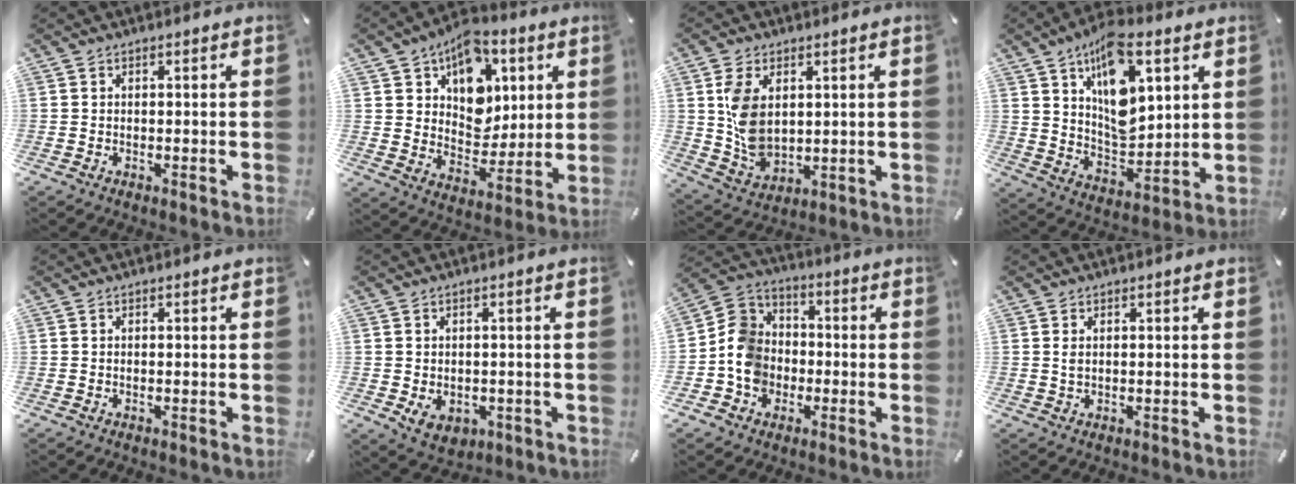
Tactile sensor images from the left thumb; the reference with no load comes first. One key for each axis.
{"total": 13.2, "fx": 6.6, "fy": 10.1, "fz": 5.4, "tx": -0.073, "ty": -0.051, "tz": 0.121}
{"total": 9.2, "fx": 2.5, "fy": 6.6, "fz": 6.0, "tx": -0.132, "ty": -0.007, "tz": 0.046}
{"total": 16.0, "fx": 7.8, "fy": 8.9, "fz": 10.8, "tx": -0.173, "ty": -0.030, "tz": 0.136}
{"total": 0.0}
{"total": 4.9, "fx": -1.0, "fy": 4.0, "fz": 2.6, "tx": -0.038, "ty": -0.001, "tz": -0.017}
{"total": 10.6, "fx": -2.8, "fy": 9.4, "fz": 3.9, "tx": -0.094, "ty": 0.034, "tz": -0.051}
{"total": 1.4, "fx": 0.4, "fy": 0.6, "fz": 1.2, "tx": -0.033, "ty": 0.000, "tz": 0.003}